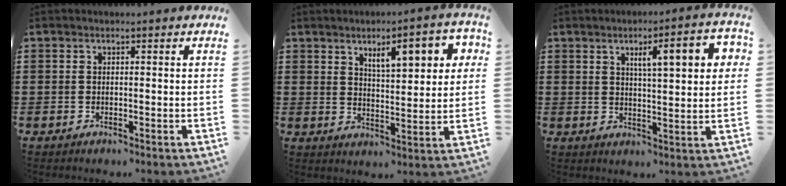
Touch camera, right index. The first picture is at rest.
{"total": 7.1, "force": [3.4, 2.4, 5.7], "torque": [-0.088, -0.006, 0.048]}
{"total": 7.5, "force": [2.8, 1.8, 6.7], "torque": [-0.110, 0.000, 0.038]}